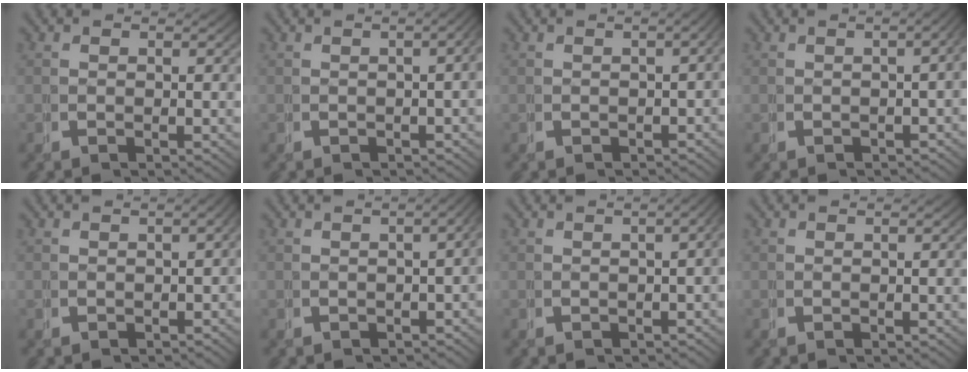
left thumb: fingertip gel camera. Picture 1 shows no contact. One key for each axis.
{"total": 3.5, "fx": -0.3, "fy": 1.3, "fz": 3.2, "tx": -0.038, "ty": 0.015, "tz": -0.007}
{"total": 1.8, "fx": -0.8, "fy": 0.8, "fz": 1.5, "tx": -0.017, "ty": 0.001, "tz": -0.011}
{"total": 3.5, "fx": -0.4, "fy": 1.5, "fz": 3.2, "tx": -0.038, "ty": 0.013, "tz": -0.010}
{"total": 1.5, "fx": -0.8, "fy": 0.6, "fz": 1.2, "tx": -0.012, "ty": 0.000, "tz": -0.012}
{"total": 3.7, "fx": -0.5, "fy": 1.7, "fz": 3.2, "tx": -0.037, "ty": 0.013, "tz": -0.012}
{"total": 3.1, "fx": -0.4, "fy": 1.2, "fz": 2.9, "tx": -0.033, "ty": 0.013, "tz": -0.010}
{"total": 0.0}